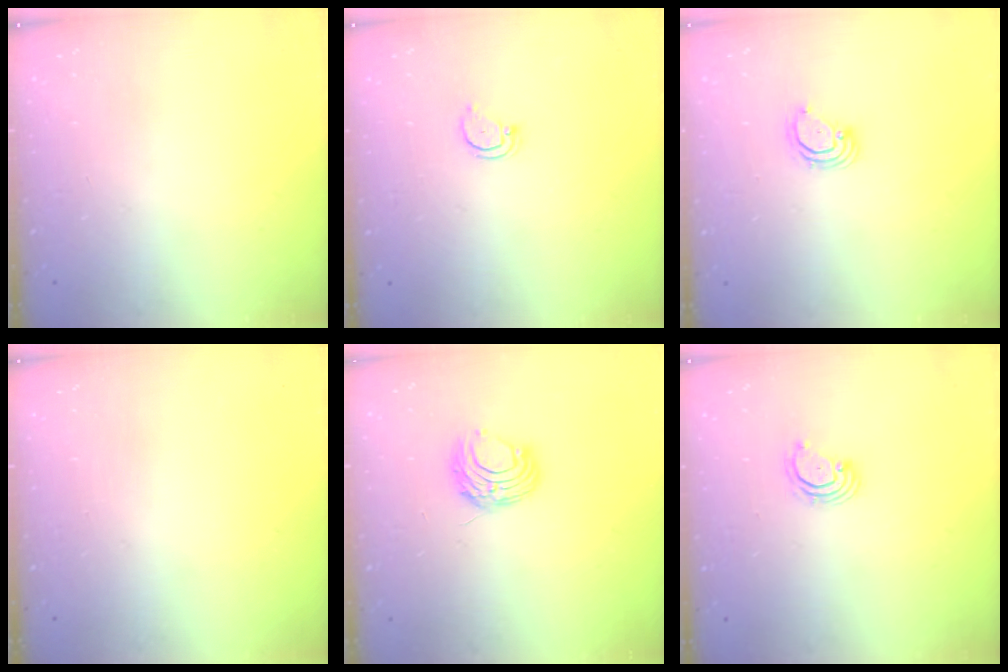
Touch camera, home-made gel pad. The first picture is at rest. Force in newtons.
{"total": 2.4, "press": 2.4, "slide": 0.2}
{"total": 3.6, "press": 3.6, "slide": 0.3}
{"total": 0.0}
{"total": 7.6, "press": 7.6, "slide": 0.5}
{"total": 3.0, "press": 3.0, "slide": 0.2}